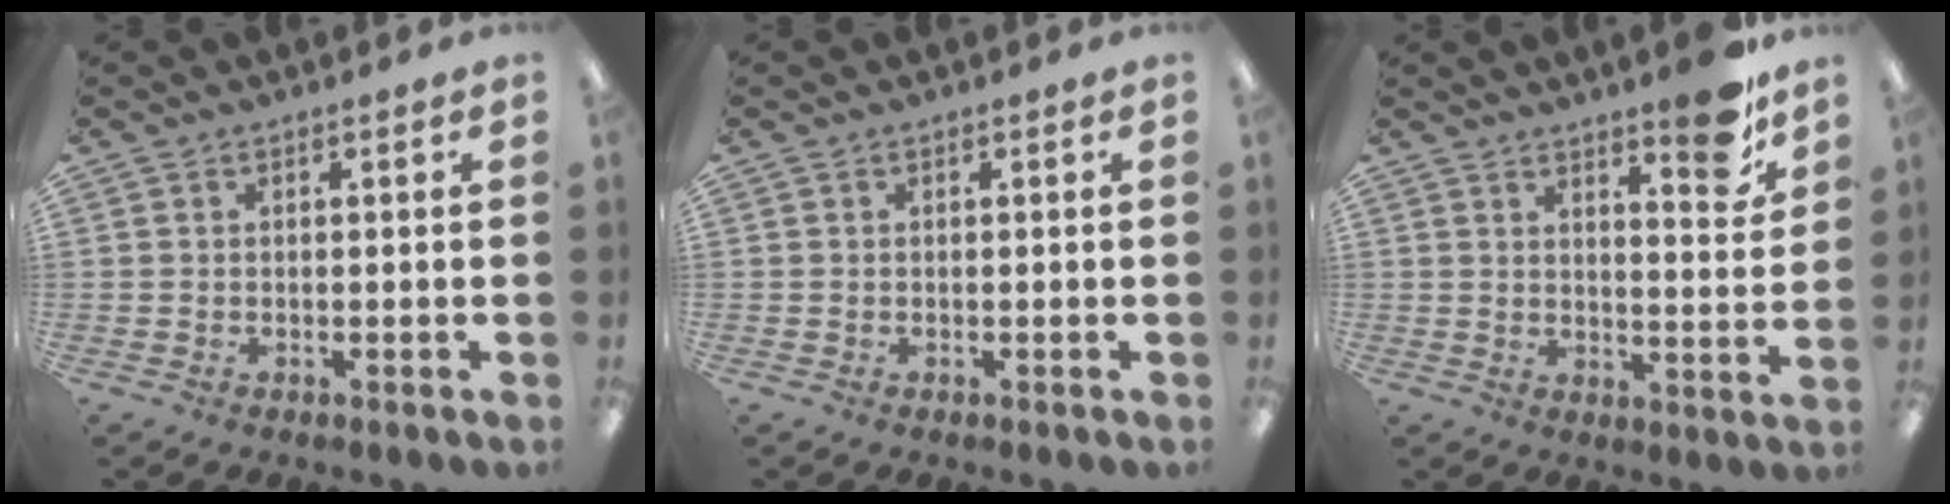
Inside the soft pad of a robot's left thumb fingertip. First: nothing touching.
{"total": 0.0}
{"total": 9.5, "force": [7.4, 2.3, 5.5], "torque": [-0.063, -0.052, 0.119]}